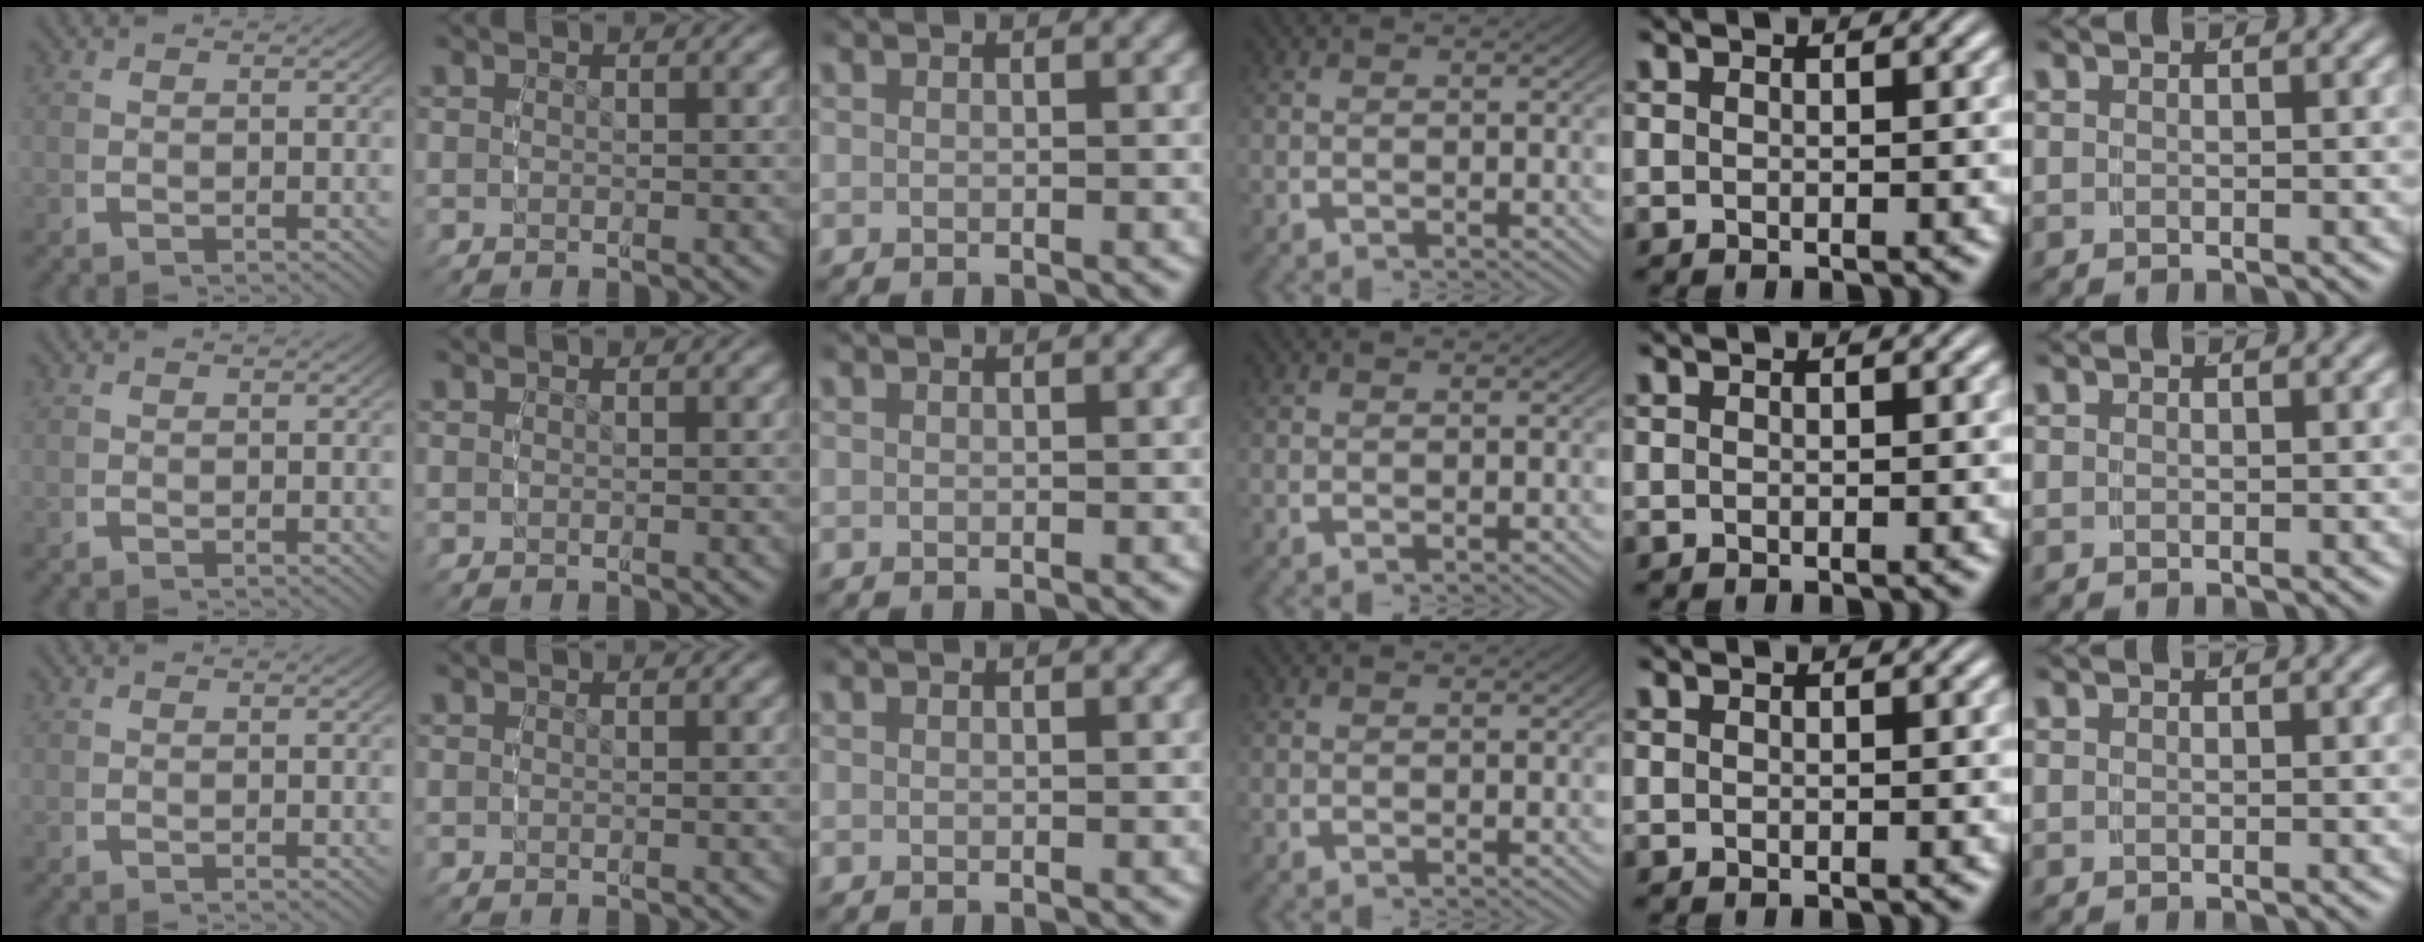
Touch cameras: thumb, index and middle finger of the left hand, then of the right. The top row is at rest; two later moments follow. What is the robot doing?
{"motion": "reach", "object": "shirt"}